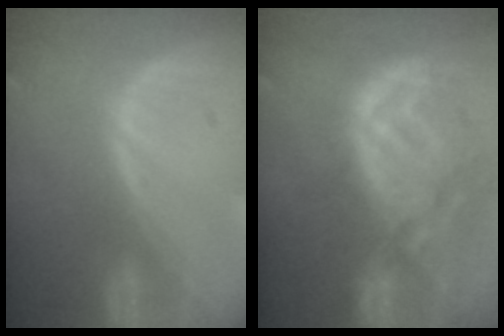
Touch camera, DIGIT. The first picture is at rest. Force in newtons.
{"total": 12.6, "press": 11.2, "slide": 5.9}